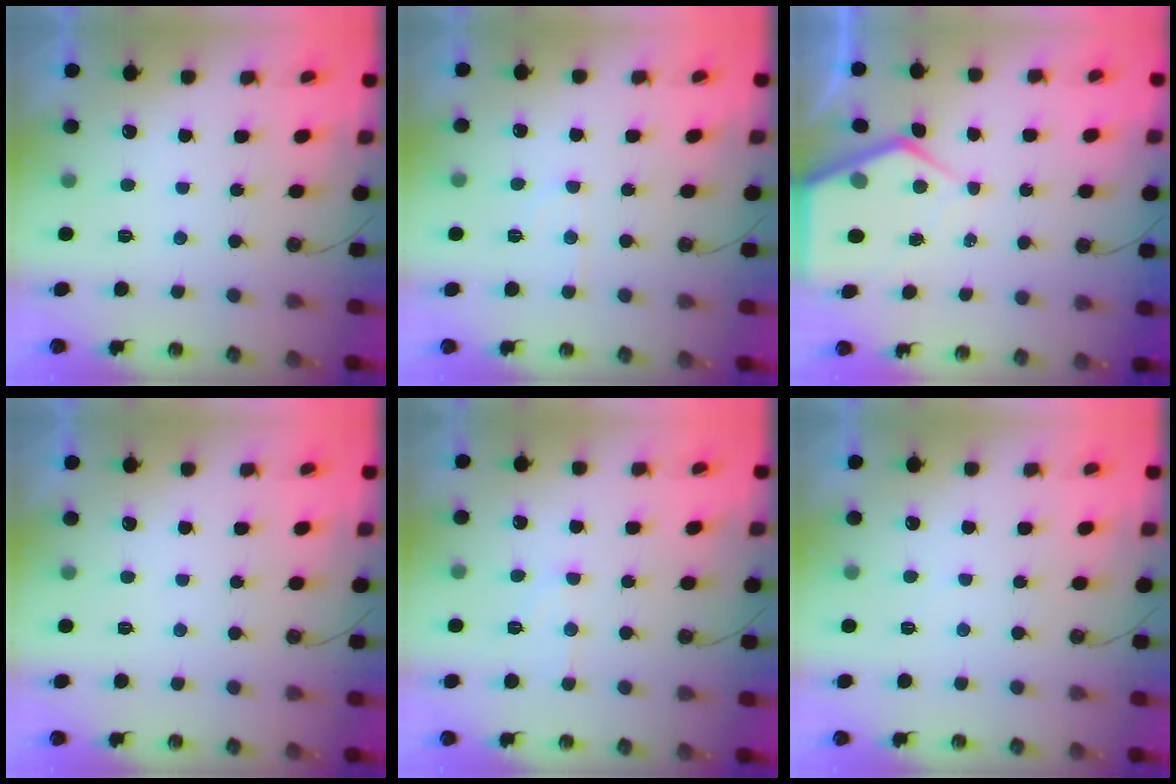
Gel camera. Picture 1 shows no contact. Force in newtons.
{"total": 6.8, "press": 6.8, "slide": 0.7}
{"total": 6.9, "press": 6.8, "slide": 0.6}
{"total": 0.0}
{"total": 8.0, "press": 8.0, "slide": 0.7}
{"total": 2.8, "press": 2.7, "slide": 0.5}